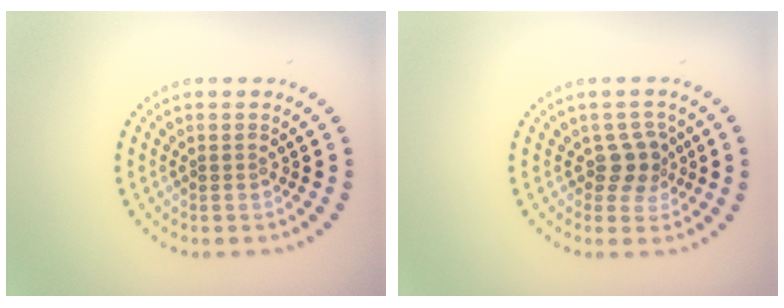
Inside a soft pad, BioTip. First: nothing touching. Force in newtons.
{"total": 2.3, "press": 2.0, "slide": 1.1}